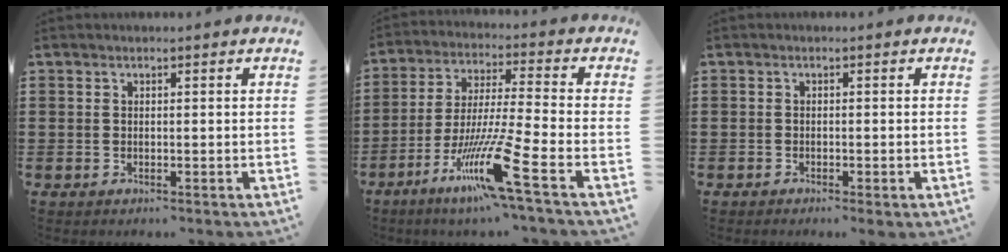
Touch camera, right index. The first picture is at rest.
{"total": 13.4, "force": [-7.0, 0.2, 11.4], "torque": [-0.237, -0.014, -0.131]}
{"total": 0.6, "force": [-0.5, 0.2, 0.2], "torque": [-0.004, -0.002, -0.009]}